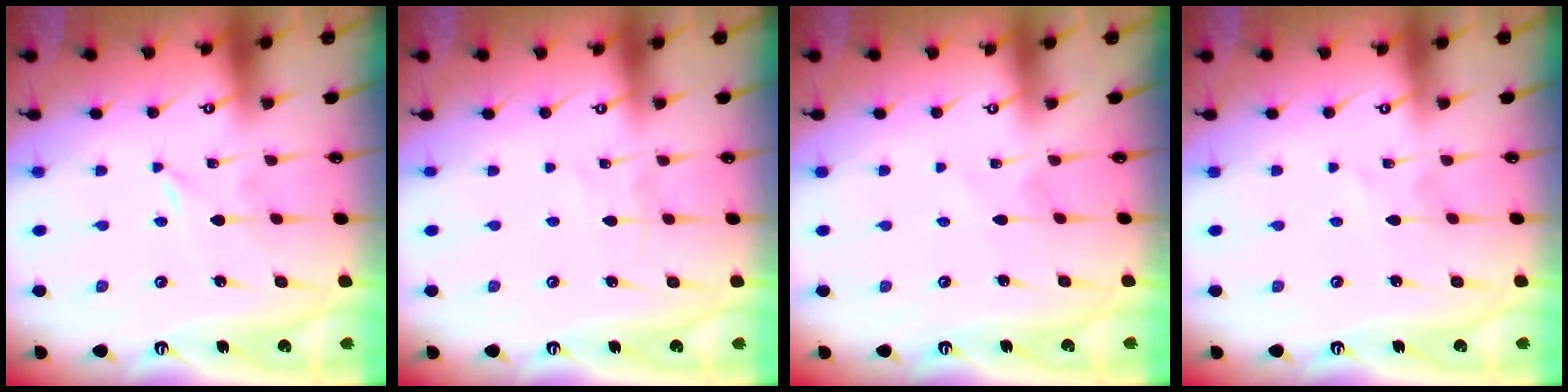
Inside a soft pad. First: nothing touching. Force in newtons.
{"total": 1.1, "press": 1.1, "slide": 0.0}
{"total": 3.2, "press": 3.2, "slide": 0.5}
{"total": 2.2, "press": 2.2, "slide": 0.2}